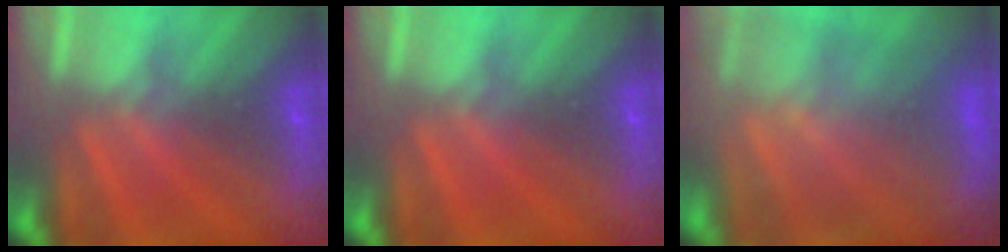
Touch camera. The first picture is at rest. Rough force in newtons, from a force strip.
{"total": 0.0}
{"total": 11.6}